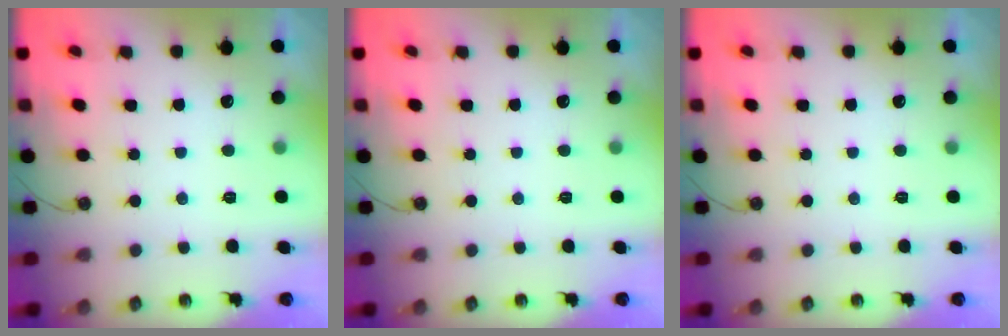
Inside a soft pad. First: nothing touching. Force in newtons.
{"total": 0.0}
{"total": 0.0}